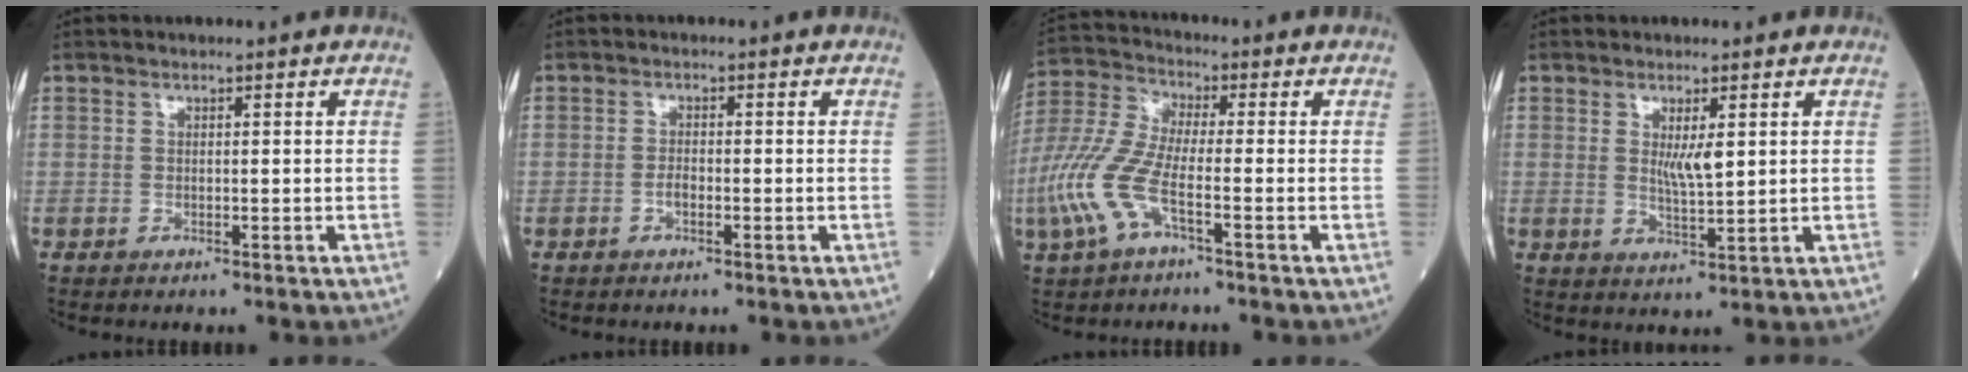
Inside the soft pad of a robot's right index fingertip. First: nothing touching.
{"total": 1.4, "force": [-0.5, 0.6, 1.2], "torque": [-0.021, 0.003, -0.007]}
{"total": 9.7, "force": [-3.4, 2.4, 8.7], "torque": [-0.214, 0.003, -0.073]}
{"total": 3.6, "force": [1.1, 0.6, 3.4], "torque": [-0.061, -0.010, 0.021]}